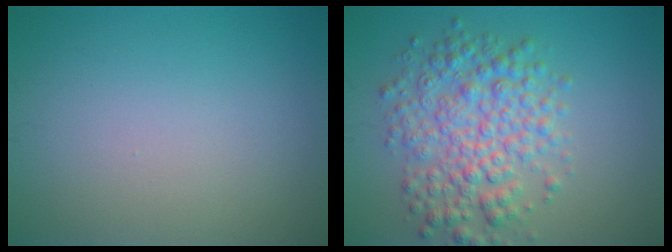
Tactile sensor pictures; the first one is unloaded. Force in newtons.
{"total": 5.9, "press": 5.9, "slide": 0.0}